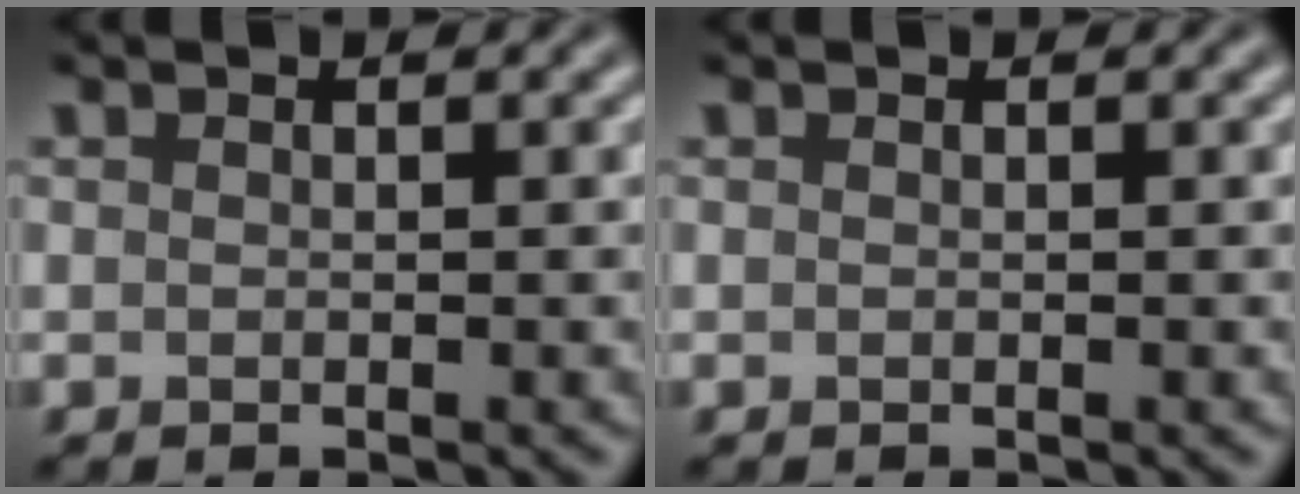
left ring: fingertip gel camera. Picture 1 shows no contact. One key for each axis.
{"total": 0.0}